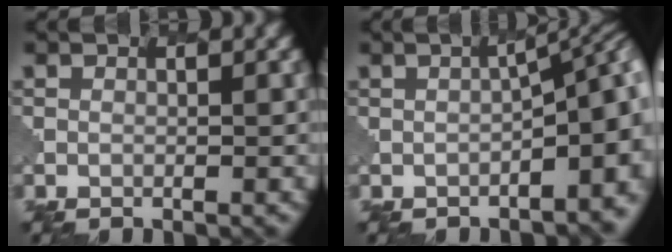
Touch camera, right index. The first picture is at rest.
{"total": 8.7, "force": [-2.8, 3.3, 7.6], "torque": [-0.088, -0.004, -0.028]}